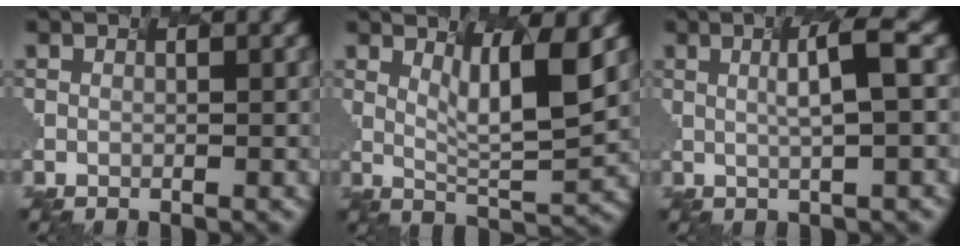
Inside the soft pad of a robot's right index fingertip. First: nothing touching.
{"total": 3.3, "force": [1.4, -0.4, 3.0], "torque": [-0.091, -0.024, 0.056]}
{"total": 2.6, "force": [0.0, -0.6, 2.5], "torque": [-0.067, 0.002, 0.026]}